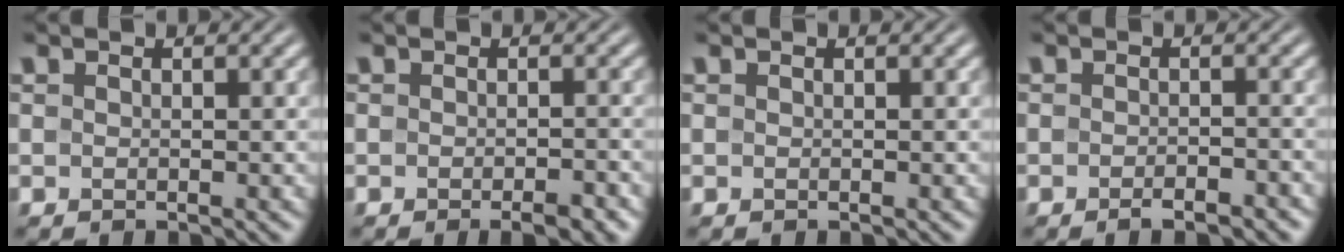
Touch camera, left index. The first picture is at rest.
{"total": 2.3, "force": [-1.4, 0.5, 1.8], "torque": [-0.024, -0.002, -0.019]}
{"total": 0.0}
{"total": 2.3, "force": [-1.6, 0.6, 1.6], "torque": [-0.022, 0.001, -0.023]}